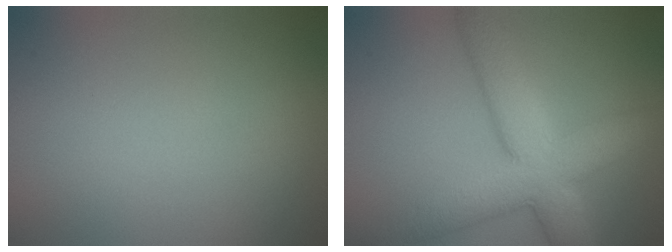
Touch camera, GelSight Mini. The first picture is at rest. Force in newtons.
{"total": 7.8, "press": 7.8, "slide": 0.5}